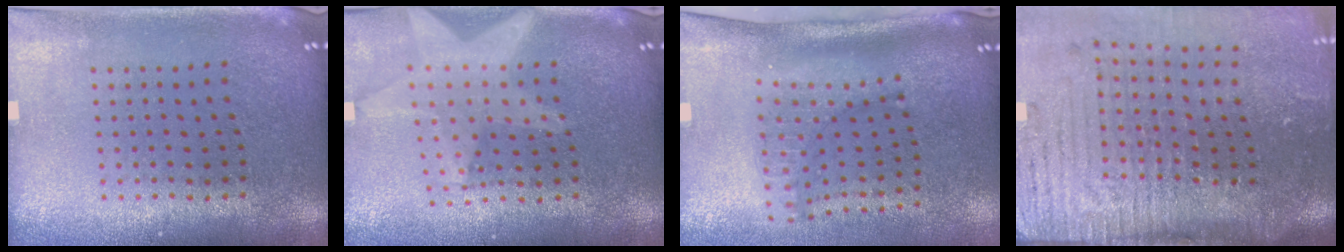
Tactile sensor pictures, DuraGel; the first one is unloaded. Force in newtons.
{"total": 2.1, "press": 1.7, "slide": 1.2}
{"total": 1.8, "press": 1.4, "slide": 1.1}
{"total": 5.2, "press": 4.3, "slide": 2.9}